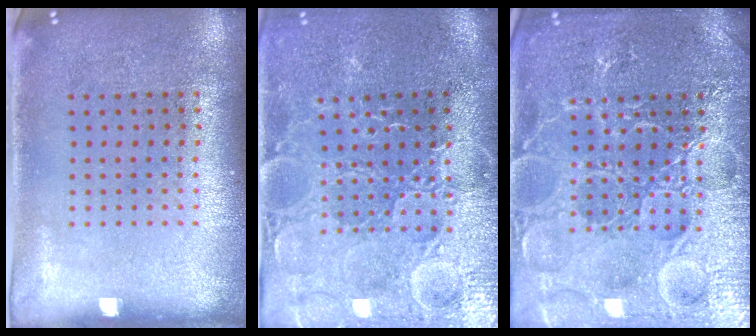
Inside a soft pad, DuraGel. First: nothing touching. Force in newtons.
{"total": 3.7, "press": 3.6, "slide": 0.9}
{"total": 7.4, "press": 7.4, "slide": 0.9}